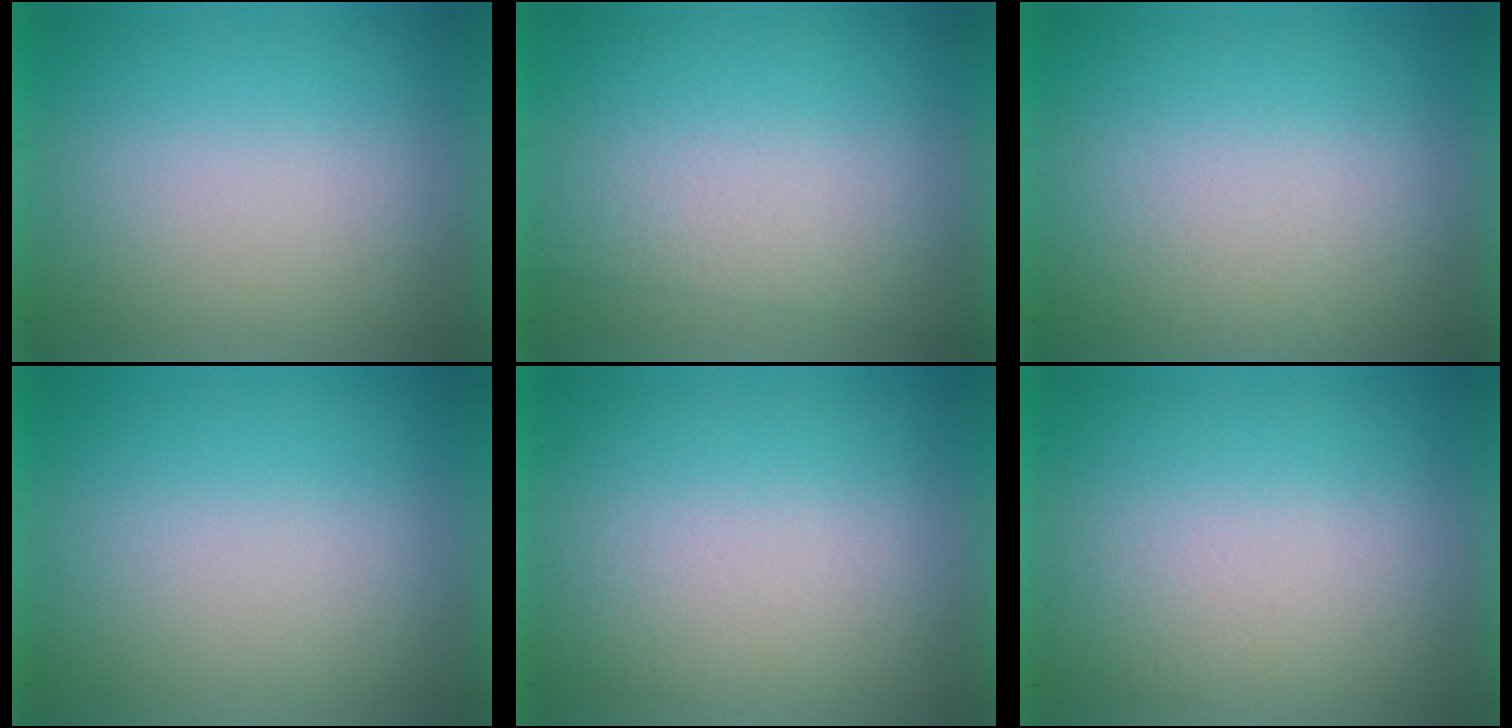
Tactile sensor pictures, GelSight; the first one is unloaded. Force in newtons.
{"total": 2.8}
{"total": 2.6}
{"total": 0.0}
{"total": 1.4}
{"total": 1.4}